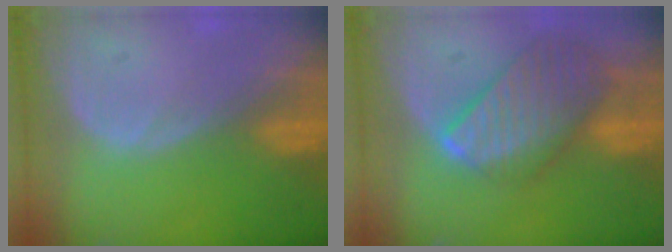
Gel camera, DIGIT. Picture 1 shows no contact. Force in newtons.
{"total": 9.9, "press": 8.5, "slide": 5.0}